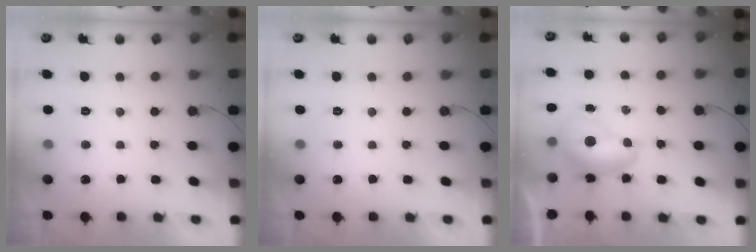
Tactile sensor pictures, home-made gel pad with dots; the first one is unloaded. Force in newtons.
{"total": 0.0}
{"total": 7.7, "press": 7.6, "slide": 0.9}